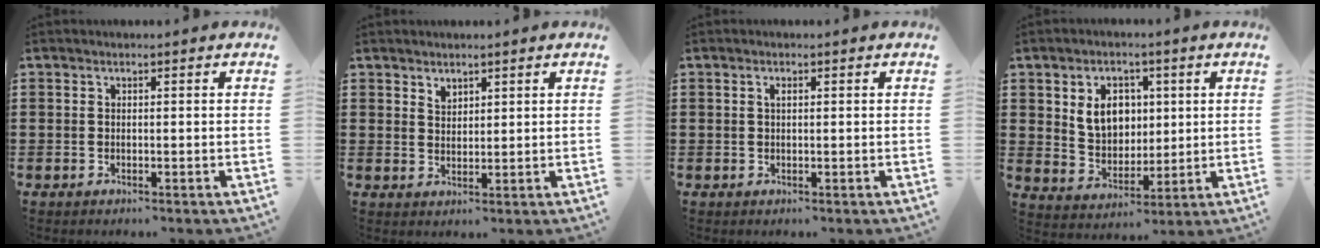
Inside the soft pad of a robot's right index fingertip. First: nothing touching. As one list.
[{"total": 1.9, "force": [1.6, 0.9, 0.2], "torque": [-0.007, 0.002, 0.032]}, {"total": 0.8, "force": [0.3, 0.3, 0.7], "torque": [-0.016, 0.002, 0.004]}, {"total": 7.1, "force": [1.9, 5.5, 4.0], "torque": [-0.084, 0.011, 0.031]}]